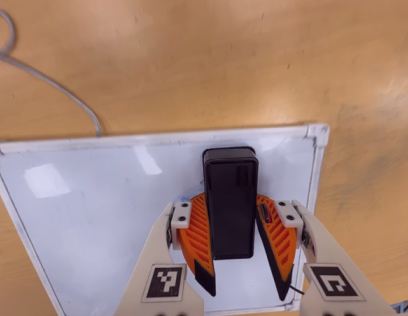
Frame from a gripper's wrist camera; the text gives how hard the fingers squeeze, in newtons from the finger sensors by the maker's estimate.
{"total": 8.8, "left": 10.0, "right": 7.5}